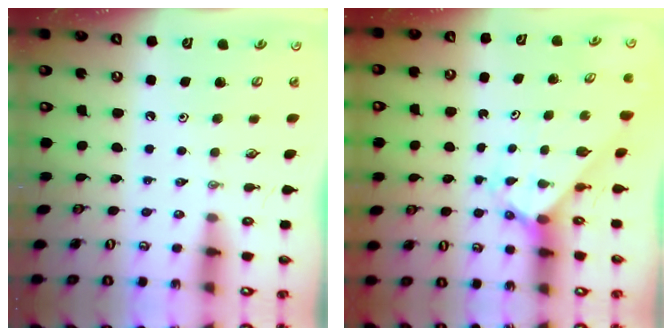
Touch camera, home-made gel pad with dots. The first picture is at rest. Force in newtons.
{"total": 2.2, "press": 2.2, "slide": 0.2}